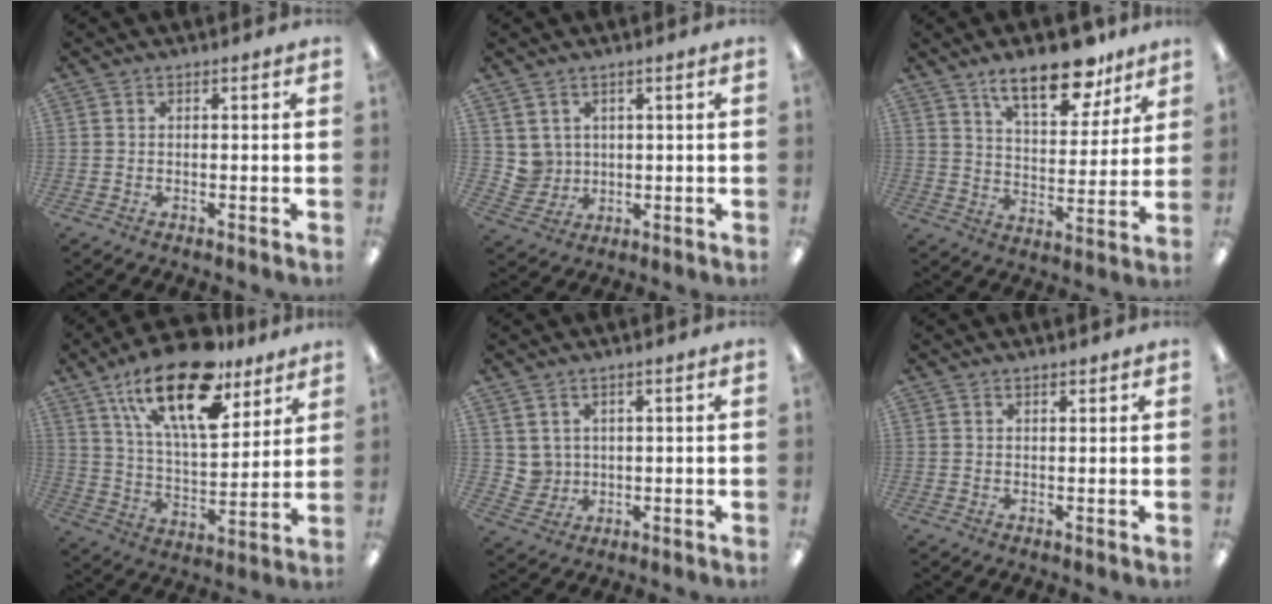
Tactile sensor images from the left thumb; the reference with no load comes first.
{"total": 4.3, "force": [2.5, 3.6, 0.0], "torque": [-0.020, -0.005, 0.050]}
{"total": 15.9, "force": [11.1, 6.8, 9.2], "torque": [-0.125, -0.058, 0.186]}
{"total": 23.2, "force": [14.7, 9.6, 15.1], "torque": [-0.250, -0.075, 0.251]}
{"total": 3.8, "force": [2.5, 2.9, 0.0], "torque": [-0.016, -0.006, 0.048]}
{"total": 1.1, "force": [1.0, 0.3, 0.4], "torque": [-0.009, -0.001, 0.019]}